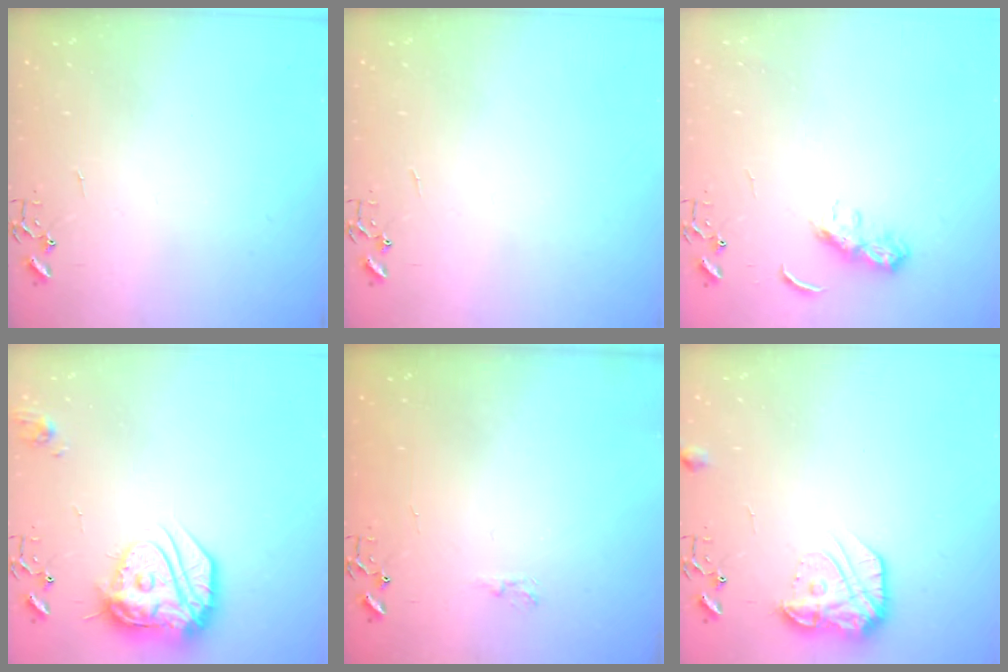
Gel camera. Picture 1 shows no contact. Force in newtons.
{"total": 0.0}
{"total": 6.7, "press": 6.7, "slide": 0.6}
{"total": 19.3, "press": 19.2, "slide": 1.7}
{"total": 5.1, "press": 5.1, "slide": 0.4}
{"total": 14.1, "press": 14.1, "slide": 0.8}